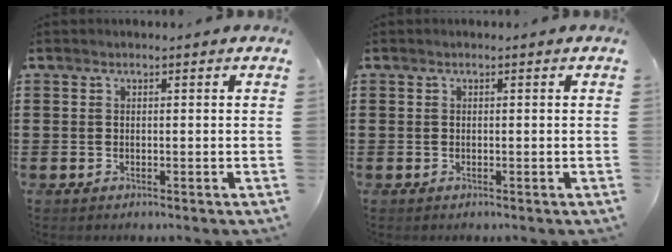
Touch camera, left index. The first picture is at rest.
{"total": 0.0}